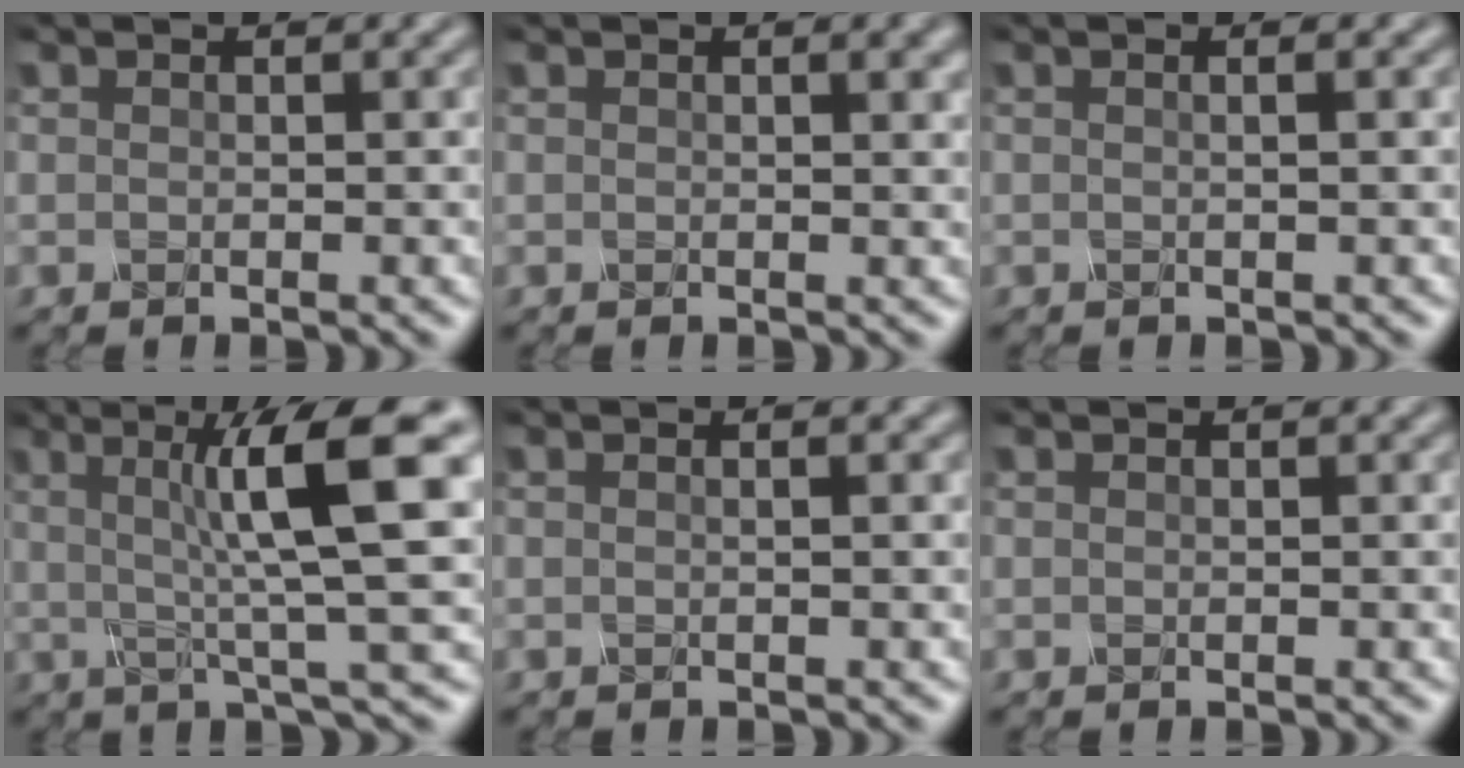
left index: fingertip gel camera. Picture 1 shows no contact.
{"total": 1.8, "force": [0.9, 0.6, 1.5], "torque": [-0.019, 0.004, 0.016]}
{"total": 2.0, "force": [0.4, 1.0, 1.6], "torque": [-0.010, 0.003, -0.021]}
{"total": 10.0, "force": [1.3, 1.8, 9.7], "torque": [-0.135, 0.009, 0.015]}
{"total": 1.1, "force": [0.2, 0.5, 1.0], "torque": [-0.009, -0.002, -0.013]}
{"total": 0.0}